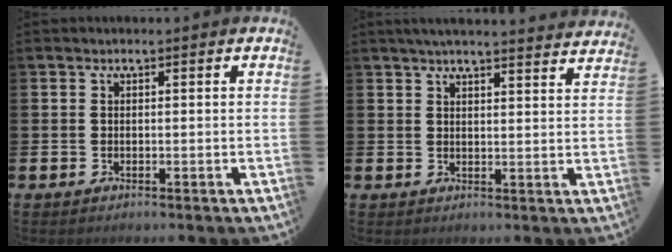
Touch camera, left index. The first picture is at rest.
{"total": 4.0, "force": [3.9, -0.3, 0.9], "torque": [-0.024, -0.019, 0.070]}